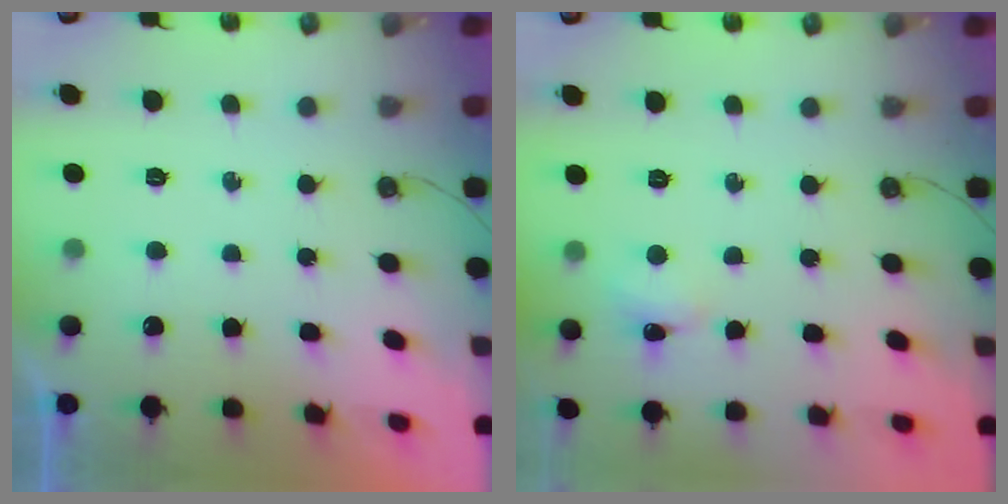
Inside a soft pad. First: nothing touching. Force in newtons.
{"total": 2.4, "press": 2.3, "slide": 0.5}